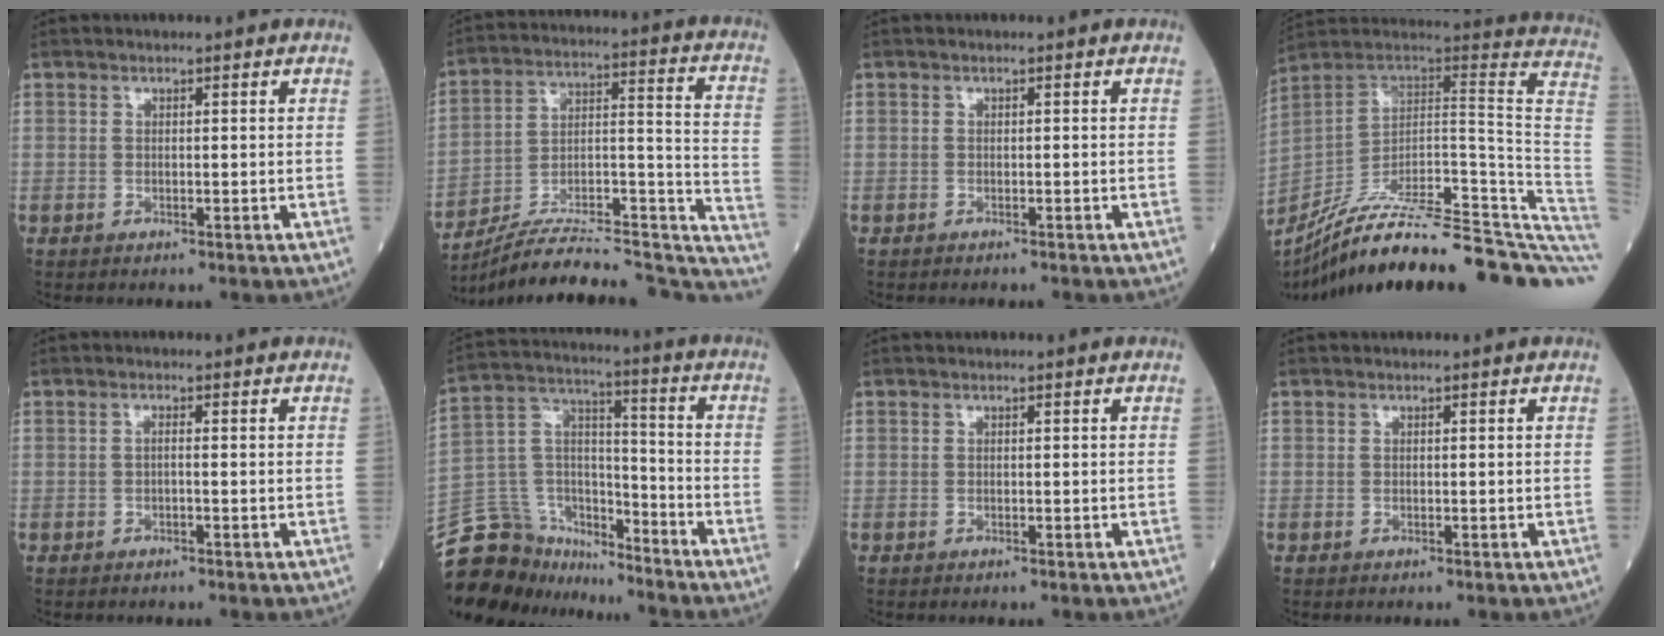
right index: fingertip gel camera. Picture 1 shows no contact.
{"total": 23.4, "force": [-20.2, 3.7, 11.2], "torque": [-0.135, 0.040, -0.316]}
{"total": 0.8, "force": [-0.7, 0.2, 0.2], "torque": [-0.006, -0.001, -0.011]}
{"total": 36.2, "force": [-29.9, 2.6, 20.3], "torque": [-0.171, -0.033, -0.414]}
{"total": 0.8, "force": [-0.2, 0.0, 0.7], "torque": [-0.016, 0.002, -0.006]}
{"total": 16.3, "force": [-14.3, 7.4, 2.9], "torque": [-0.071, 0.076, -0.243]}
{"total": 0.0}
{"total": 0.0}